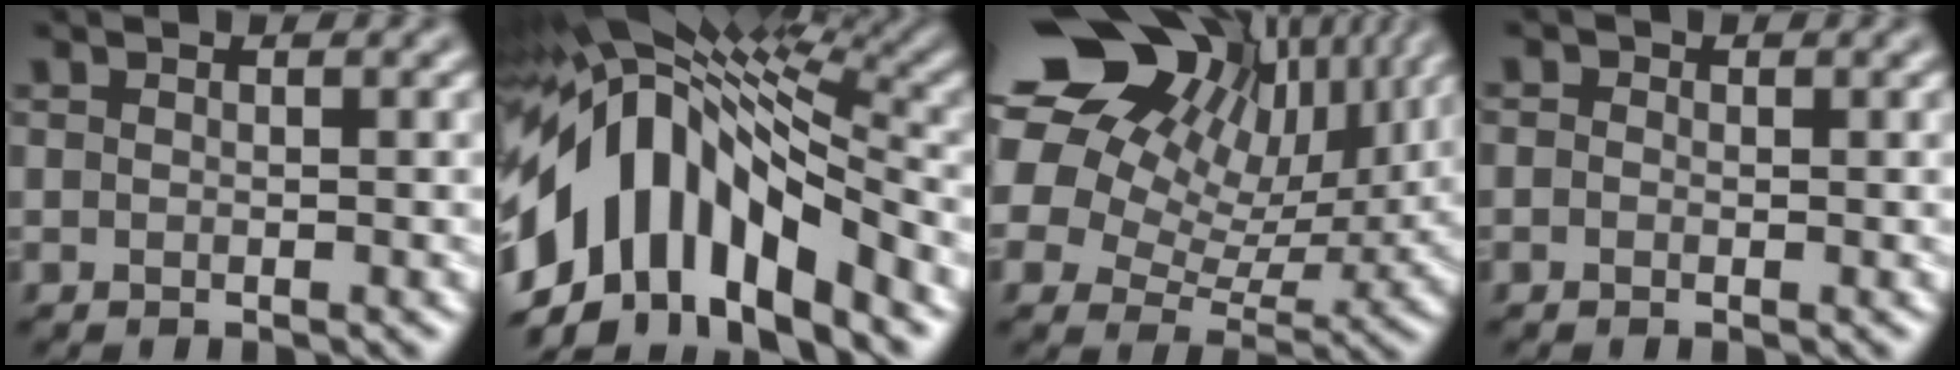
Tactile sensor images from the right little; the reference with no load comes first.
{"total": 14.4, "force": [-4.0, 7.4, 11.7], "torque": [-0.205, 0.014, -0.074]}
{"total": 20.0, "force": [9.6, 13.2, 11.5], "torque": [-0.254, 0.059, 0.153]}
{"total": 0.6, "force": [0.1, 0.6, 0.3], "torque": [-0.005, -0.005, -0.007]}